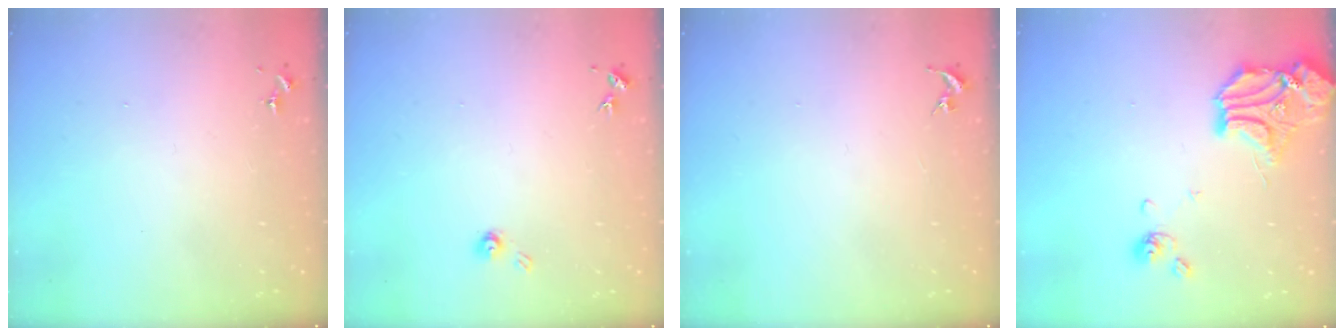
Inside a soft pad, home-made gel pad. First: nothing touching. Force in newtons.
{"total": 4.0, "press": 4.0, "slide": 0.4}
{"total": 0.0}
{"total": 16.0, "press": 15.8, "slide": 2.5}